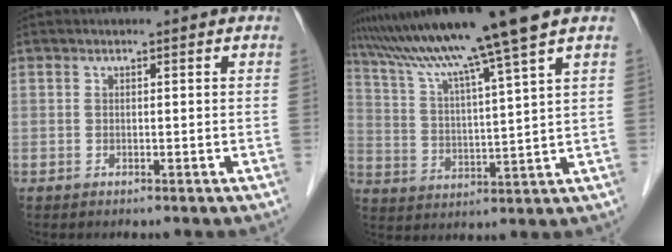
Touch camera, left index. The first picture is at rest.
{"total": 13.9, "force": [10.5, -2.3, 8.7], "torque": [-0.147, 0.009, 0.175]}